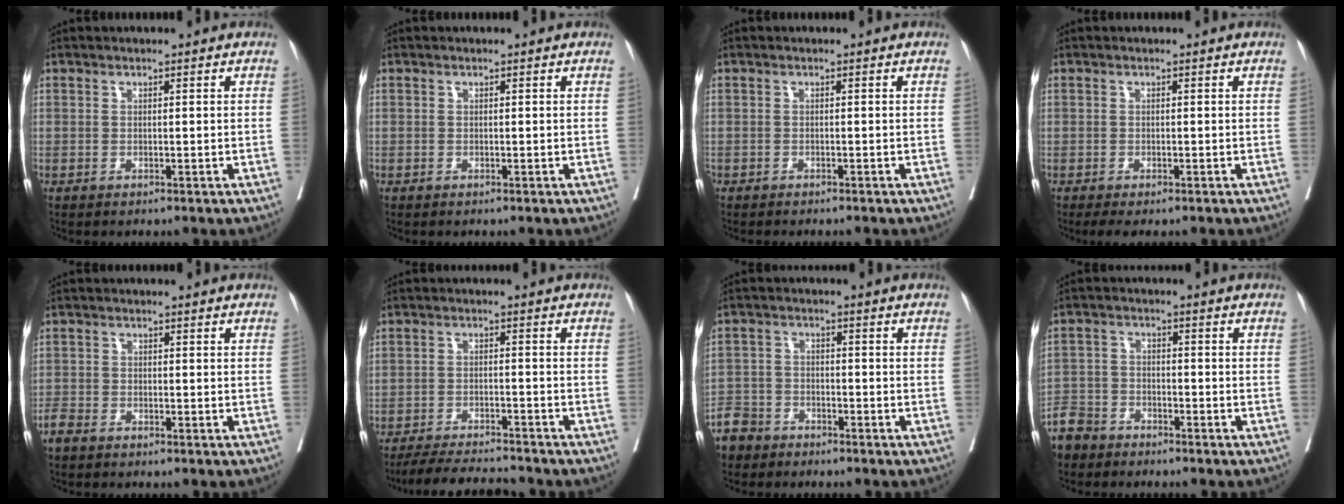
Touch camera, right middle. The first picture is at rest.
{"total": 0.0}
{"total": 3.4, "force": [-3.0, 0.7, 1.3], "torque": [-0.017, -0.006, -0.039]}
{"total": 2.6, "force": [-1.9, 1.0, 1.3], "torque": [-0.016, -0.005, -0.027]}
{"total": 2.1, "force": [-1.8, 0.7, 0.8], "torque": [-0.021, -0.003, -0.034]}
{"total": 9.0, "force": [-8.5, 0.4, 2.7], "torque": [-0.039, -0.006, -0.136]}
{"total": 5.7, "force": [-4.7, 3.1, 0.1], "torque": [-0.007, -0.005, -0.096]}
{"total": 6.1, "force": [-5.3, 3.0, 0.4], "torque": [-0.014, -0.007, -0.107]}